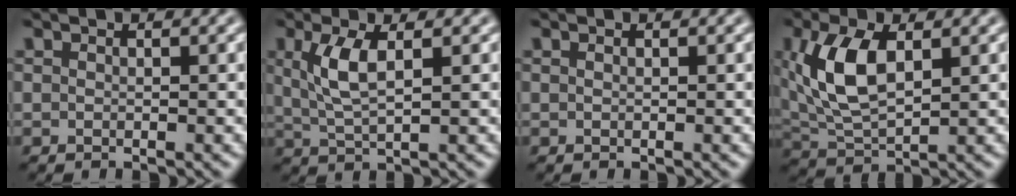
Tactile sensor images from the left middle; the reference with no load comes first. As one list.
[{"total": 3.8, "force": [1.1, 1.2, 3.4], "torque": [-0.076, 0.001, 0.024]}, {"total": 0.0}, {"total": 6.9, "force": [1.6, 3.5, 5.7], "torque": [-0.129, 0.009, 0.033]}]